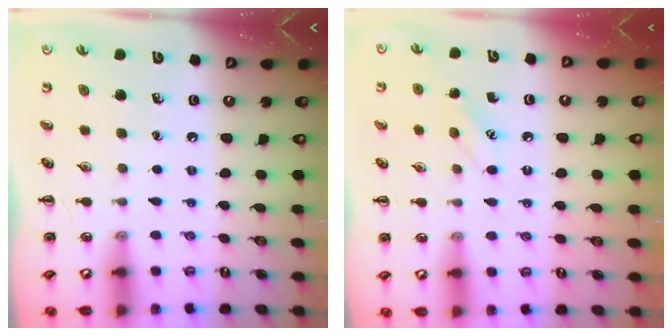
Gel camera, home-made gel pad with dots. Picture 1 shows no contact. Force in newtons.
{"total": 7.8, "press": 7.7, "slide": 1.6}